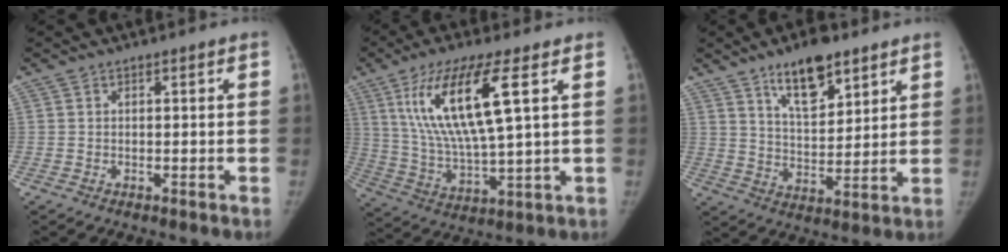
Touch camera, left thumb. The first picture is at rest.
{"total": 16.5, "force": [6.1, 3.5, 15.0], "torque": [-0.308, -0.022, 0.119]}
{"total": 11.8, "force": [7.6, 4.8, 7.6], "torque": [-0.098, -0.048, 0.132]}